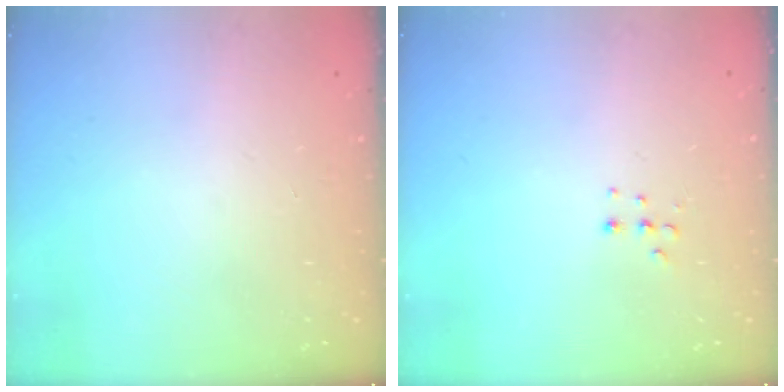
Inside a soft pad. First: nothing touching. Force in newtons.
{"total": 3.4, "press": 3.3, "slide": 0.8}